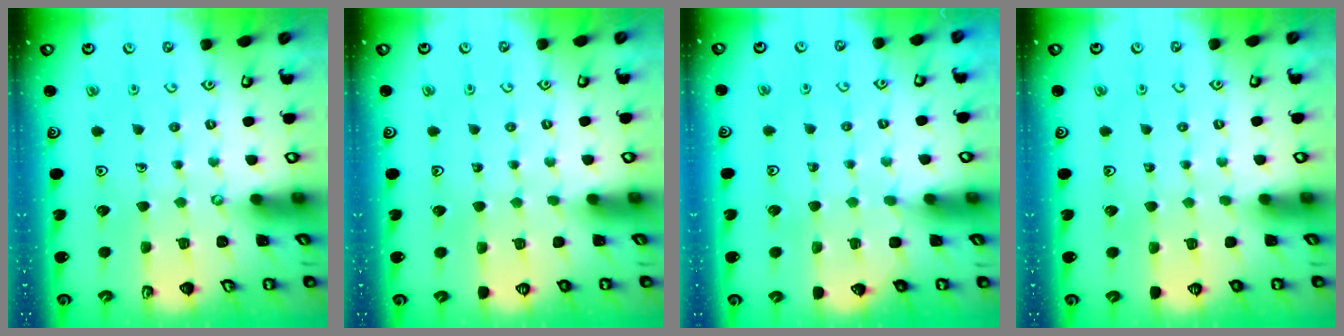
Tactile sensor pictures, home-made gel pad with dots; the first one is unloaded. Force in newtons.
{"total": 0.0}
{"total": 5.2, "press": 5.2, "slide": 0.5}
{"total": 0.0}